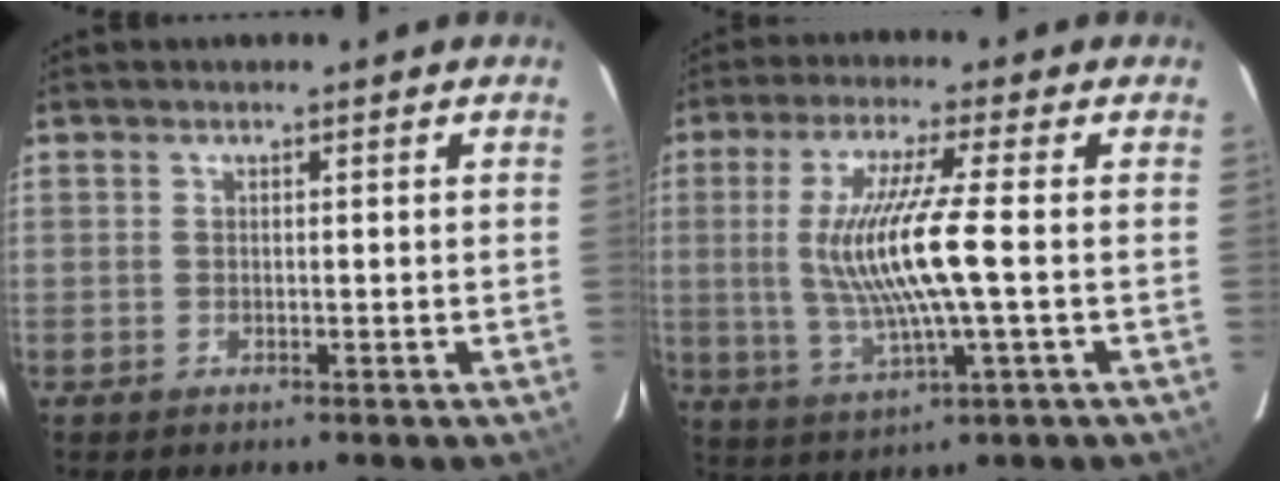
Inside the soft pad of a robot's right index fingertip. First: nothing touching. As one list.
[{"total": 12.5, "force": [-0.2, 0.4, 12.5], "torque": [-0.240, -0.011, 0.005]}]